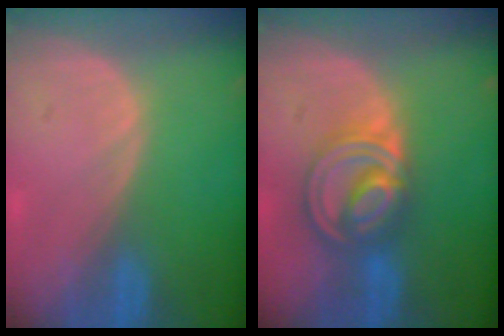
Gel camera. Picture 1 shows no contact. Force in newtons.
{"total": 8.6, "press": 7.2, "slide": 4.7}